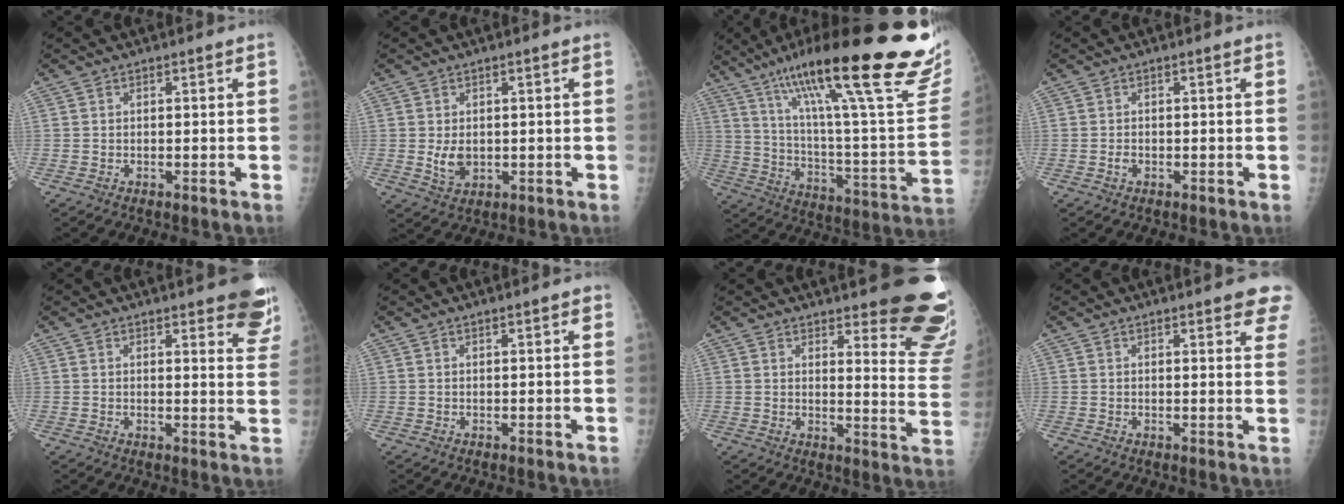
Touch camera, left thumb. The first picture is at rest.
{"total": 3.8, "force": [0.0, 2.7, 2.7], "torque": [-0.040, -0.008, 0.010]}
{"total": 35.4, "force": [23.1, 6.1, 26.1], "torque": [-0.337, -0.062, 0.349]}
{"total": 0.9, "force": [-0.4, 0.6, 0.5], "torque": [-0.010, 0.001, -0.007]}
{"total": 10.6, "force": [8.0, 2.8, 6.4], "torque": [-0.041, -0.040, 0.077]}
{"total": 1.5, "force": [1.0, 0.3, 1.1], "torque": [-0.015, -0.002, 0.012]}
{"total": 17.6, "force": [13.6, 3.9, 10.3], "torque": [-0.091, -0.116, 0.152]}
{"total": 7.6, "force": [5.4, 1.7, 5.0], "torque": [-0.034, -0.016, 0.055]}